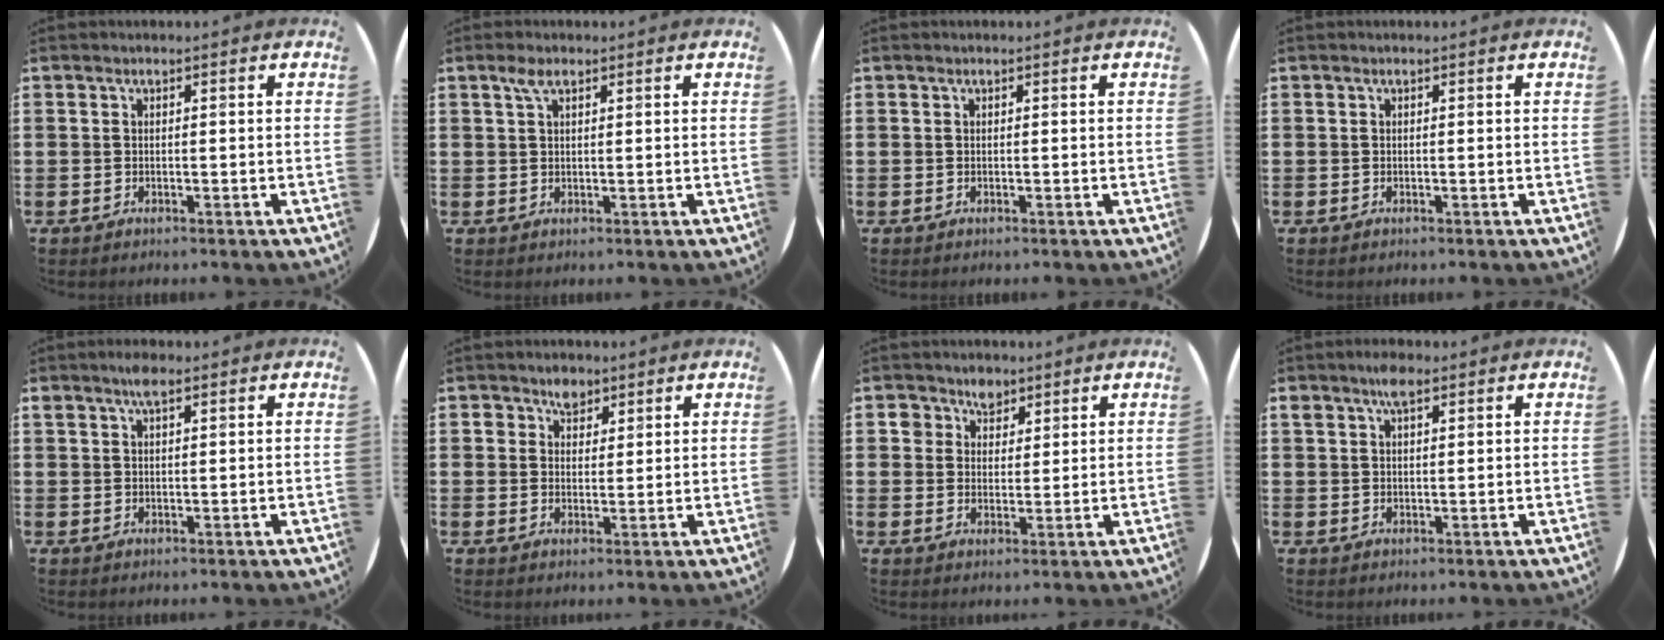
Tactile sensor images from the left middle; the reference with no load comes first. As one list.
[{"total": 2.1, "force": [1.2, 0.7, 1.6], "torque": [-0.034, 0.006, 0.020]}, {"total": 0.0}, {"total": 0.0}, {"total": 2.7, "force": [1.9, 0.9, 1.7], "torque": [-0.029, 0.003, 0.031]}, {"total": 2.9, "force": [2.2, 1.8, 0.6], "torque": [0.007, -0.004, 0.037]}, {"total": 3.6, "force": [2.5, 2.6, 0.4], "torque": [-0.003, 0.006, 0.044]}, {"total": 3.3, "force": [2.2, 1.3, 2.0], "torque": [-0.037, 0.004, 0.037]}]